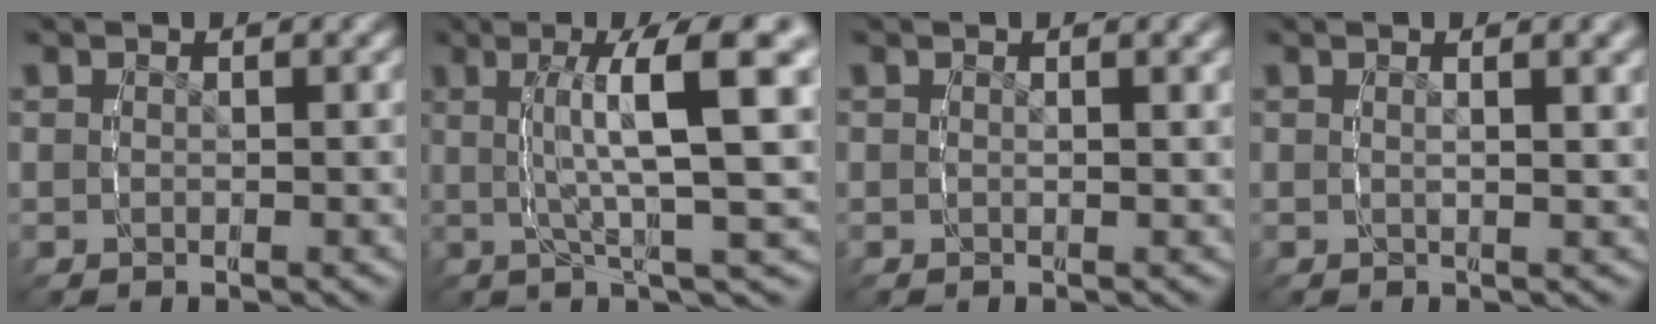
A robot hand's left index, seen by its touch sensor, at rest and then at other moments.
{"total": 9.0, "force": [1.0, 1.8, 8.8], "torque": [-0.114, 0.021, 0.007]}
{"total": 0.9, "force": [0.2, -0.1, 0.9], "torque": [-0.015, -0.001, 0.002]}
{"total": 2.2, "force": [0.8, 0.2, 2.0], "torque": [-0.028, 0.003, 0.011]}